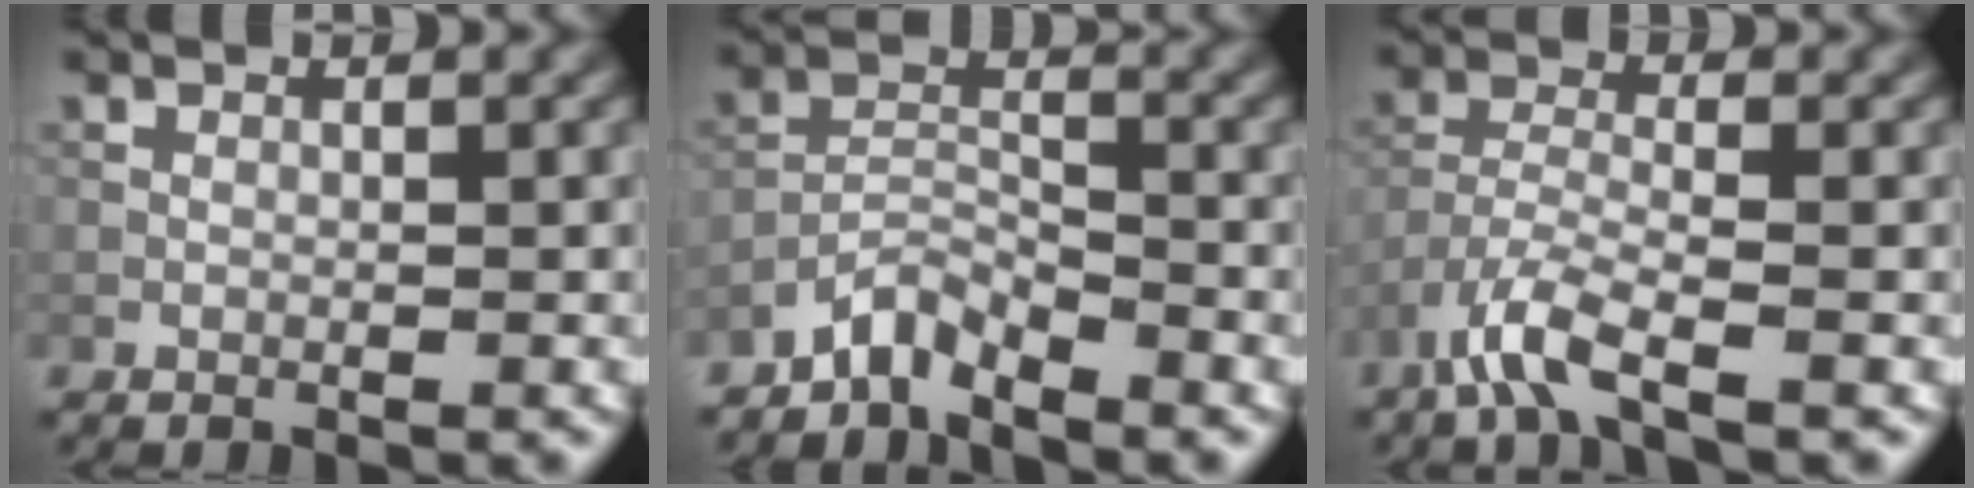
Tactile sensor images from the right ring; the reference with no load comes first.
{"total": 2.9, "force": [-2.7, 0.6, 0.9], "torque": [-0.016, 0.008, -0.061]}
{"total": 4.2, "force": [-2.9, 0.9, 2.8], "torque": [-0.066, -0.005, -0.070]}